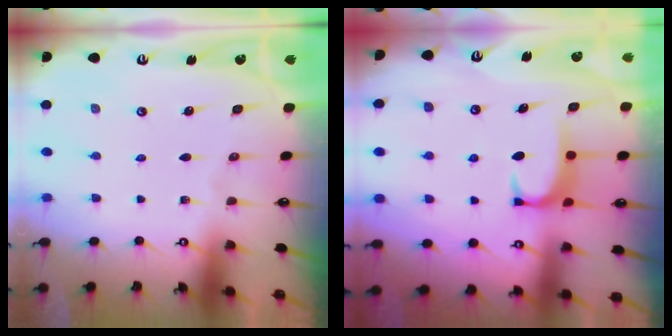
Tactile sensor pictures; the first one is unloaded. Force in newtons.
{"total": 1.8, "press": 1.8, "slide": 0.5}